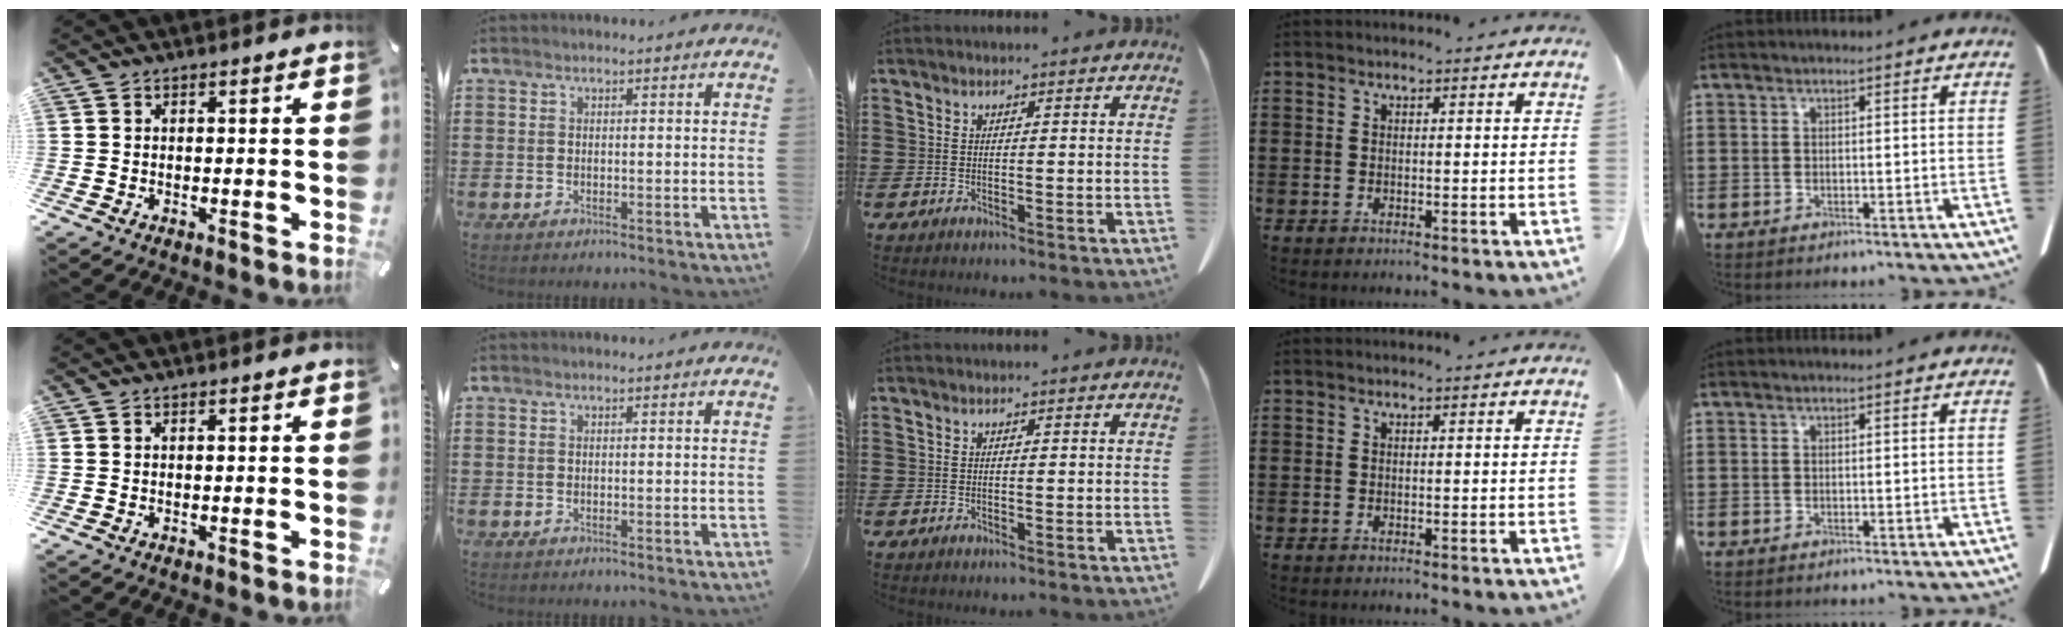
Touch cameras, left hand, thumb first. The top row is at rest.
{}